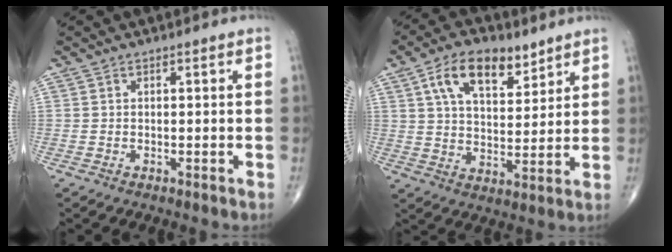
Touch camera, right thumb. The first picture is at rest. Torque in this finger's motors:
{"motor_torque": [-0.89, 1.64, 0.11, -0.01, 0.05]}